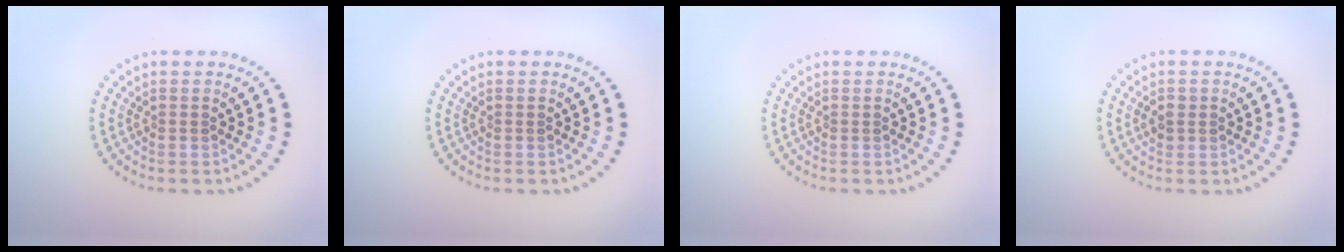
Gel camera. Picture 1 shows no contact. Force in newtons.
{"total": 0.0}
{"total": 0.0}
{"total": 1.2, "press": 1.2, "slide": 0.4}